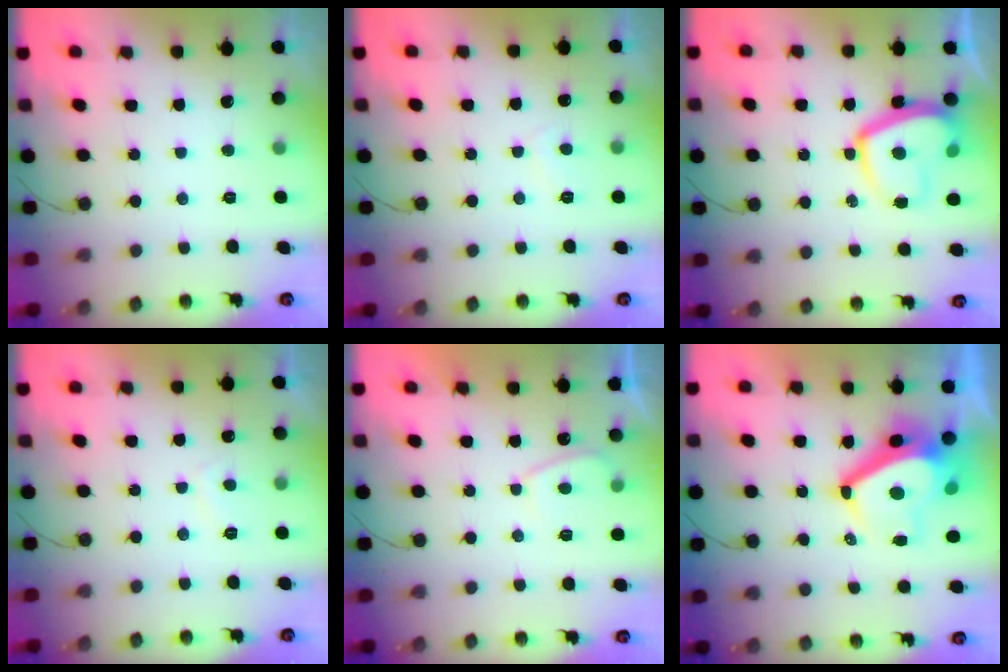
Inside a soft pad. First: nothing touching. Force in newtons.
{"total": 1.2, "press": 1.2, "slide": 0.3}
{"total": 12.3, "press": 12.2, "slide": 1.2}
{"total": 1.8, "press": 1.6, "slide": 0.6}
{"total": 2.5, "press": 2.4, "slide": 0.7}
{"total": 12.4, "press": 12.4, "slide": 1.3}